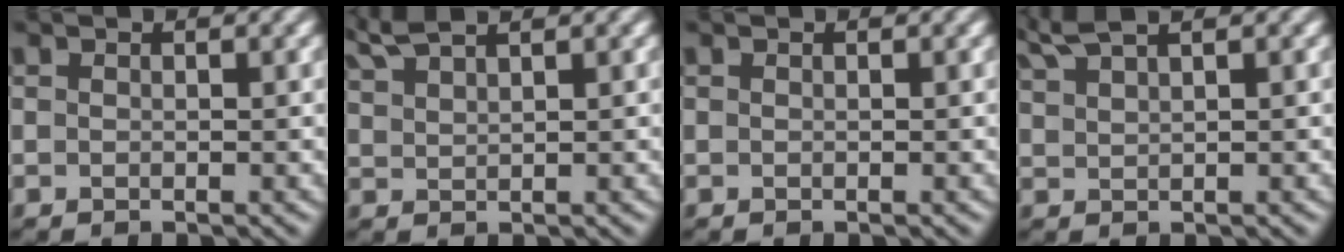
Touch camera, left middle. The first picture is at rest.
{"total": 2.9, "force": [2.7, 0.1, 1.0], "torque": [-0.026, 0.014, 0.063]}
{"total": 0.0}
{"total": 3.1, "force": [2.8, 0.3, 1.4], "torque": [-0.032, 0.018, 0.059]}